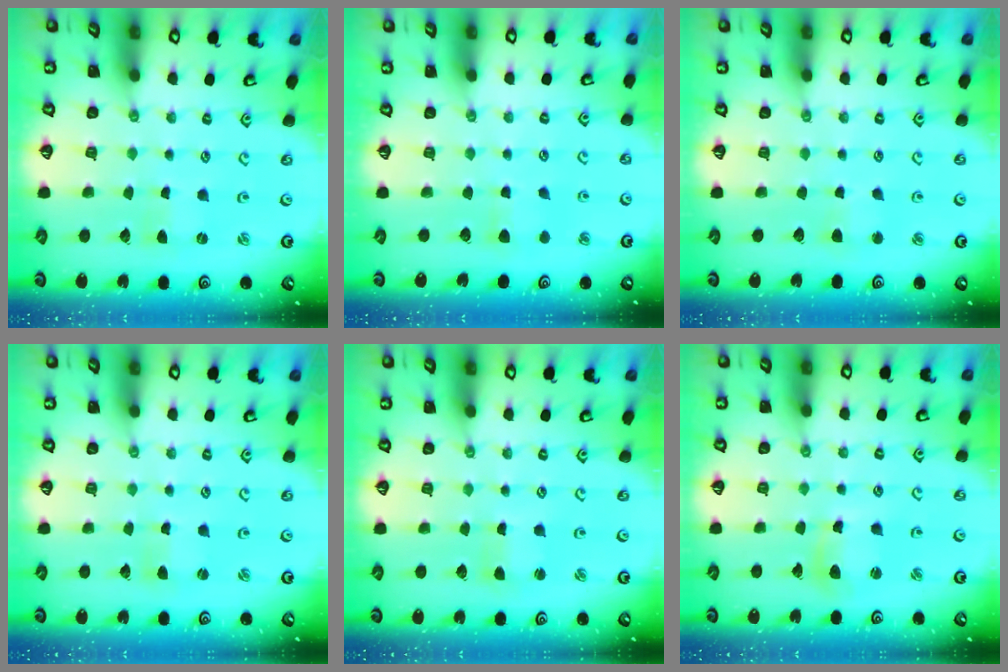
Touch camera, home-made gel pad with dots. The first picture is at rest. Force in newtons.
{"total": 5.8, "press": 5.8, "slide": 0.5}
{"total": 2.9, "press": 2.9, "slide": 0.3}
{"total": 1.1, "press": 1.0, "slide": 0.3}
{"total": 1.4, "press": 1.3, "slide": 0.3}
{"total": 7.2, "press": 7.2, "slide": 1.0}